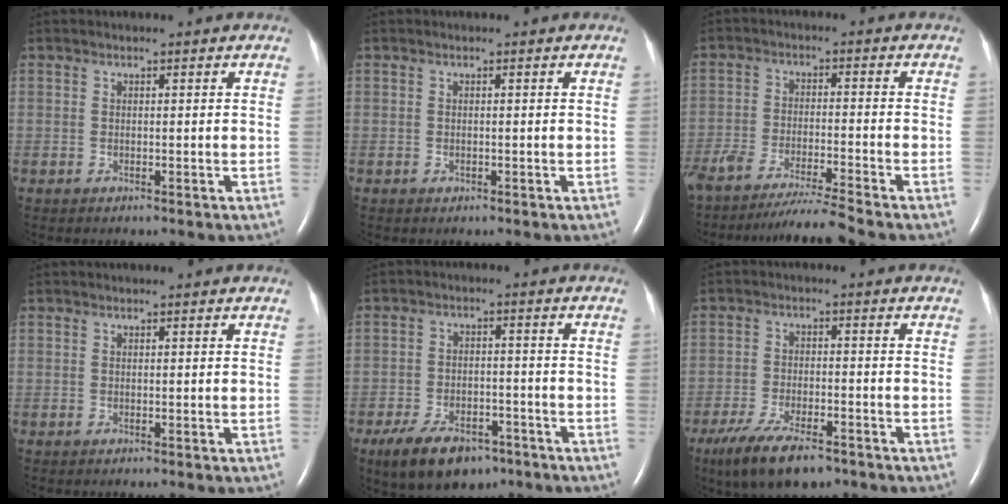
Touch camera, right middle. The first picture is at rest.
{"total": 0.0}
{"total": 10.3, "force": [-9.3, -1.7, 4.1], "torque": [-0.062, -0.026, -0.160]}
{"total": 0.0}
{"total": 10.3, "force": [-6.9, 5.1, 5.6], "torque": [-0.101, -0.004, -0.109]}
{"total": 10.2, "force": [-7.3, 3.1, 6.5], "torque": [-0.122, -0.017, -0.123]}